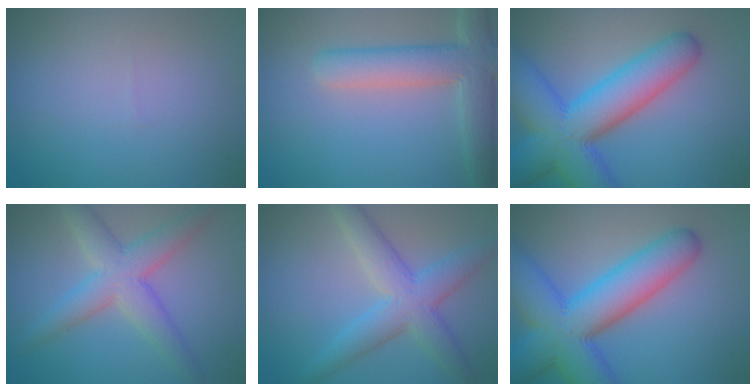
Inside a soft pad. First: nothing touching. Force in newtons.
{"total": 5.9, "press": 5.9, "slide": 0.5}
{"total": 11.1, "press": 11.1, "slide": 0.4}
{"total": 5.4, "press": 5.4, "slide": 0.1}
{"total": 5.6, "press": 5.6, "slide": 0.2}
{"total": 11.1, "press": 11.1, "slide": 0.4}